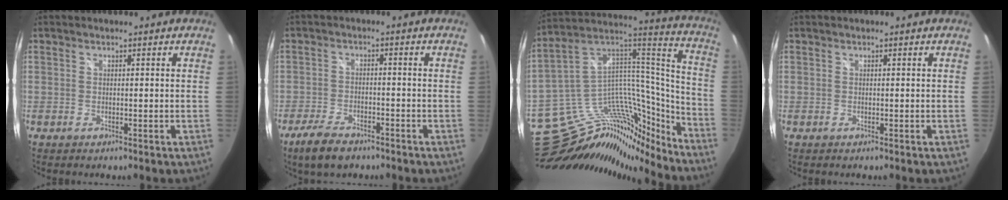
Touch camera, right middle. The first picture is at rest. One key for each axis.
{"total": 7.3, "fx": -5.4, "fy": 2.8, "fz": 4.1, "tx": -0.109, "ty": -0.012, "tz": -0.098}
{"total": 25.6, "fx": -22.4, "fy": 8.5, "fz": 9.0, "tx": -0.134, "ty": 0.058, "tz": -0.356}
{"total": 0.0}